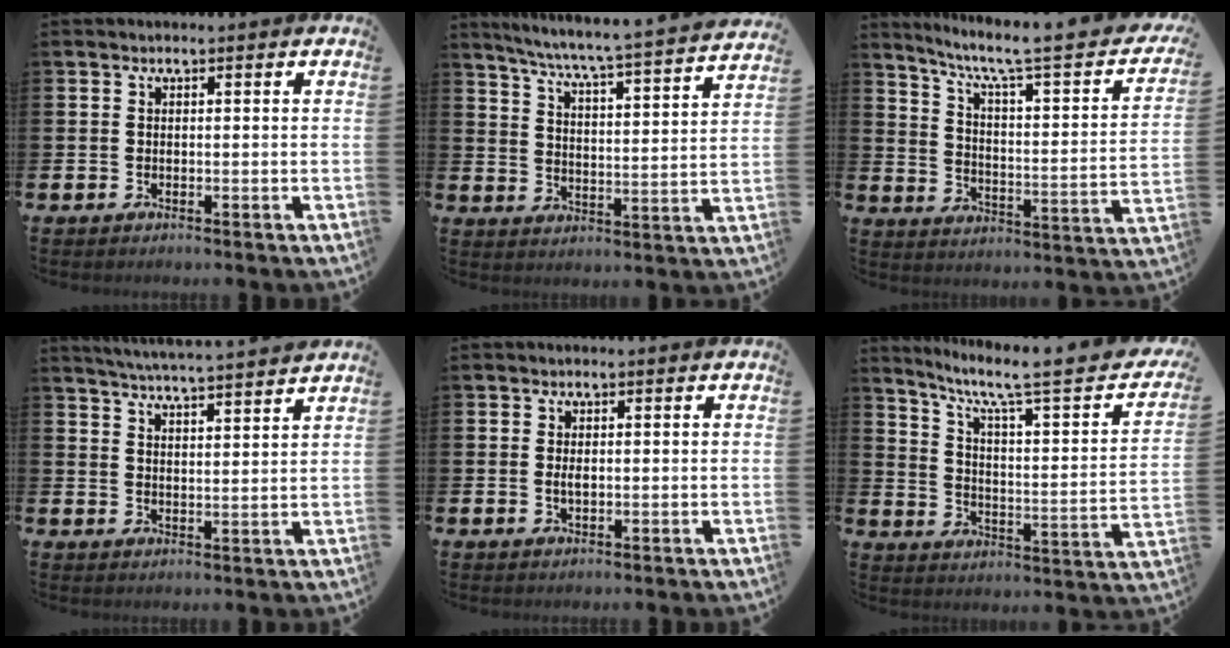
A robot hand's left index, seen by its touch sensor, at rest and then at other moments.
{"total": 6.1, "force": [5.6, -0.4, 2.3], "torque": [-0.072, -0.054, 0.090]}
{"total": 6.3, "force": [4.6, 0.7, 4.3], "torque": [-0.091, -0.043, 0.061]}
{"total": 5.2, "force": [5.0, -0.7, 0.8], "torque": [-0.037, -0.031, 0.090]}
{"total": 1.2, "force": [0.1, 0.6, 1.1], "torque": [-0.019, 0.003, -0.001]}
{"total": 6.8, "force": [4.6, 1.1, 4.8], "torque": [-0.102, -0.040, 0.062]}